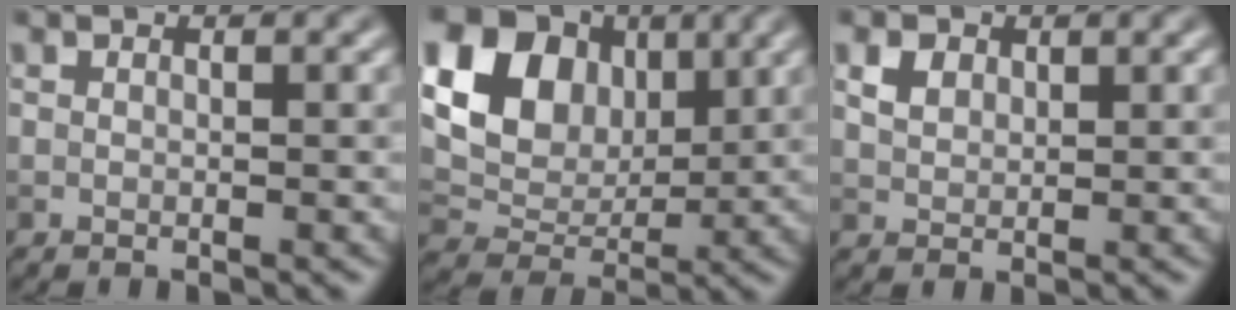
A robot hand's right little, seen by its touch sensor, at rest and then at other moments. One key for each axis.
{"total": 14.5, "fx": 4.6, "fy": 11.1, "fz": 8.1, "tx": -0.181, "ty": 0.046, "tz": 0.078}
{"total": 2.0, "fx": 1.0, "fy": 1.4, "fz": 1.0, "tx": -0.022, "ty": 0.003, "tz": 0.020}